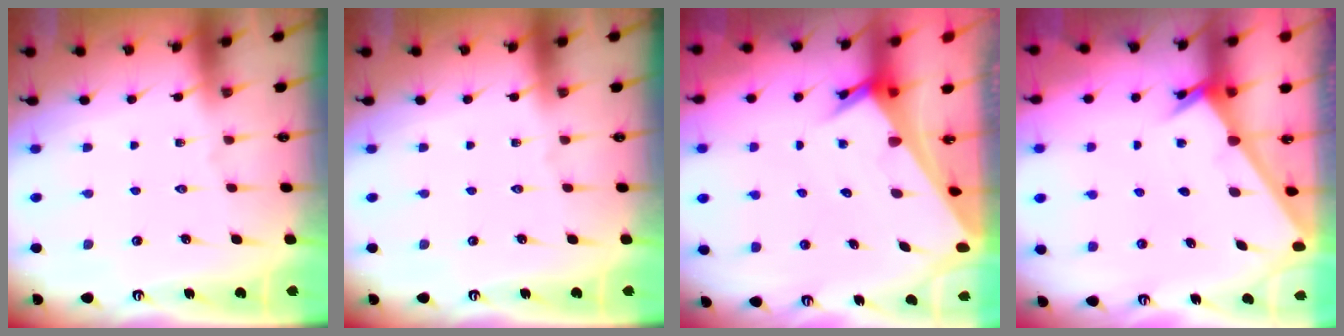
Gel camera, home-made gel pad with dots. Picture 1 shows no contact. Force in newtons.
{"total": 0.0}
{"total": 4.6, "press": 4.6, "slide": 0.3}
{"total": 2.5, "press": 2.5, "slide": 0.2}